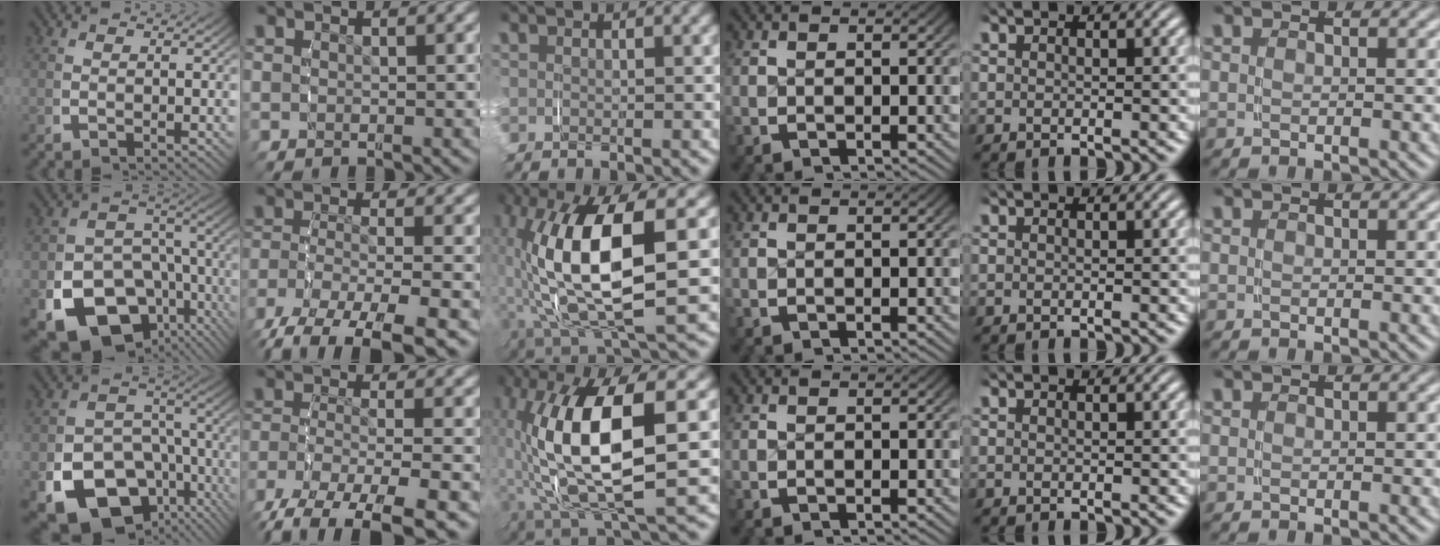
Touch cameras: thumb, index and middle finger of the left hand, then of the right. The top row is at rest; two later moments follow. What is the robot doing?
{"motion": "grasp_and_lifting", "object": "shorts"}